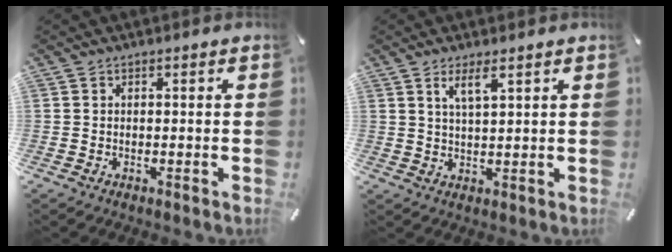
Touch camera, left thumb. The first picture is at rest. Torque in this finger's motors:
{"motor_torque": [0.15, 0.20, 0.46, -0.31, 0.14]}